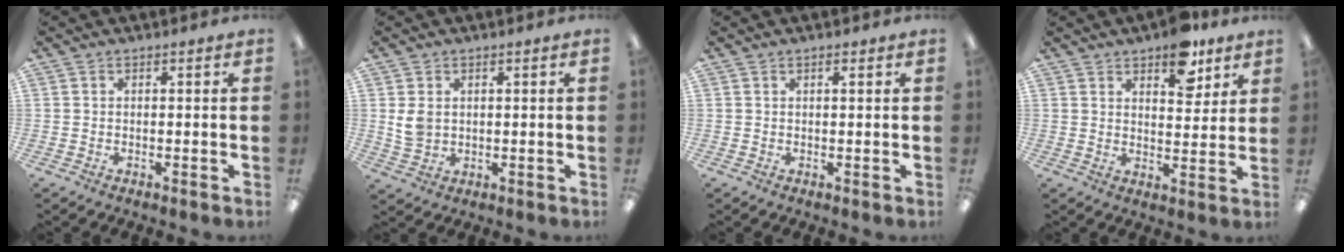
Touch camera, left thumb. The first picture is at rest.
{"total": 4.4, "force": [1.3, 3.3, 2.5], "torque": [-0.049, -0.002, 0.024]}
{"total": 0.7, "force": [0.6, 0.1, 0.4], "torque": [-0.009, -0.001, 0.011]}
{"total": 9.9, "force": [6.8, 5.0, 5.1], "torque": [-0.048, -0.035, 0.114]}